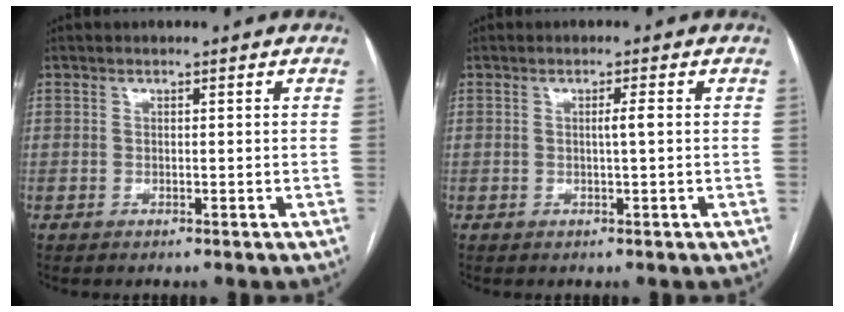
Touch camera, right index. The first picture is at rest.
{"total": 1.4, "force": [0.1, -0.2, 1.4], "torque": [-0.025, 0.001, 0.001]}